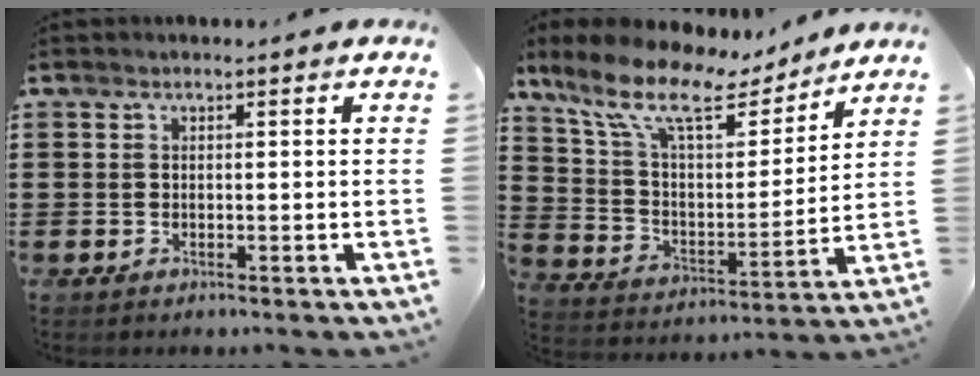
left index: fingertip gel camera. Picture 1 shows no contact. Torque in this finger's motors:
{"motor_torque": [2.14, 0.00, 0.46, 0.21]}